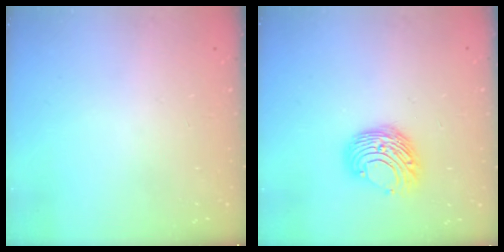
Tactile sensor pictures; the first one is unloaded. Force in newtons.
{"total": 9.1, "press": 9.1, "slide": 0.4}